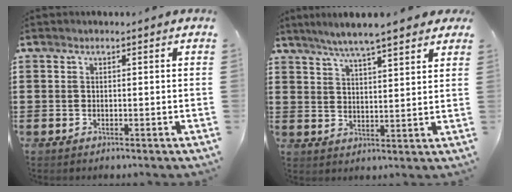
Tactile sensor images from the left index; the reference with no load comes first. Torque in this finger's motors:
{"motor_torque": [2.14, 0.00, 0.92, 0.21]}